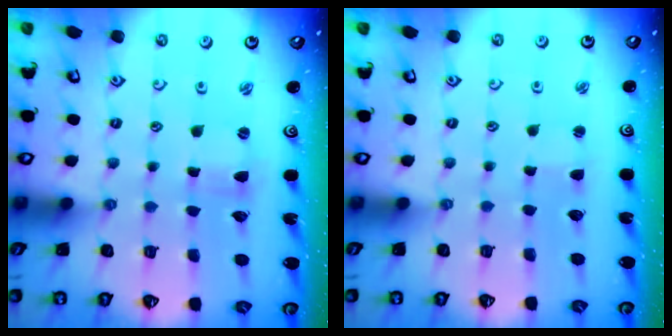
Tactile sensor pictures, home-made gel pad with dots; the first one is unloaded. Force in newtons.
{"total": 1.3, "press": 1.2, "slide": 0.3}